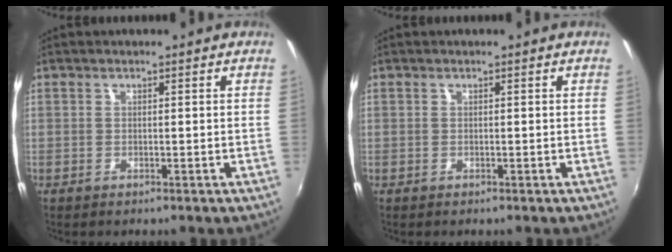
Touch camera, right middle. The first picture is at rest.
{"total": 0.0}